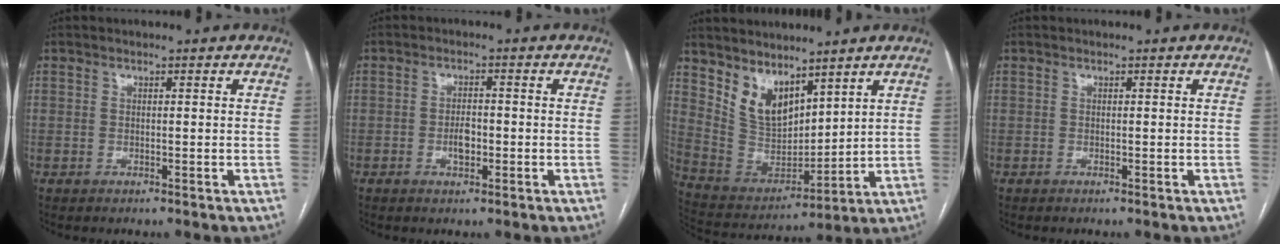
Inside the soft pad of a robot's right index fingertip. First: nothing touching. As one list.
[{"total": 2.8, "force": [-0.8, 1.3, 2.4], "torque": [-0.043, 0.003, -0.012]}, {"total": 10.0, "force": [6.8, 5.1, 5.2], "torque": [-0.107, 0.007, 0.155]}, {"total": 0.0}]